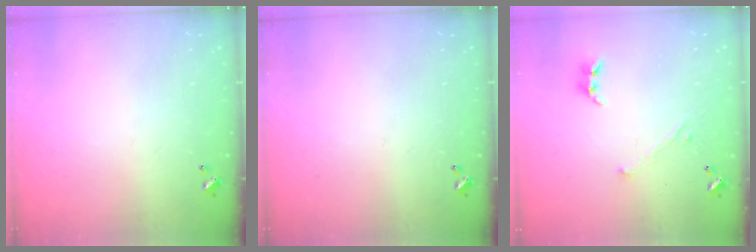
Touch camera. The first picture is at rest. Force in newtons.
{"total": 0.0}
{"total": 1.7, "press": 1.6, "slide": 0.5}